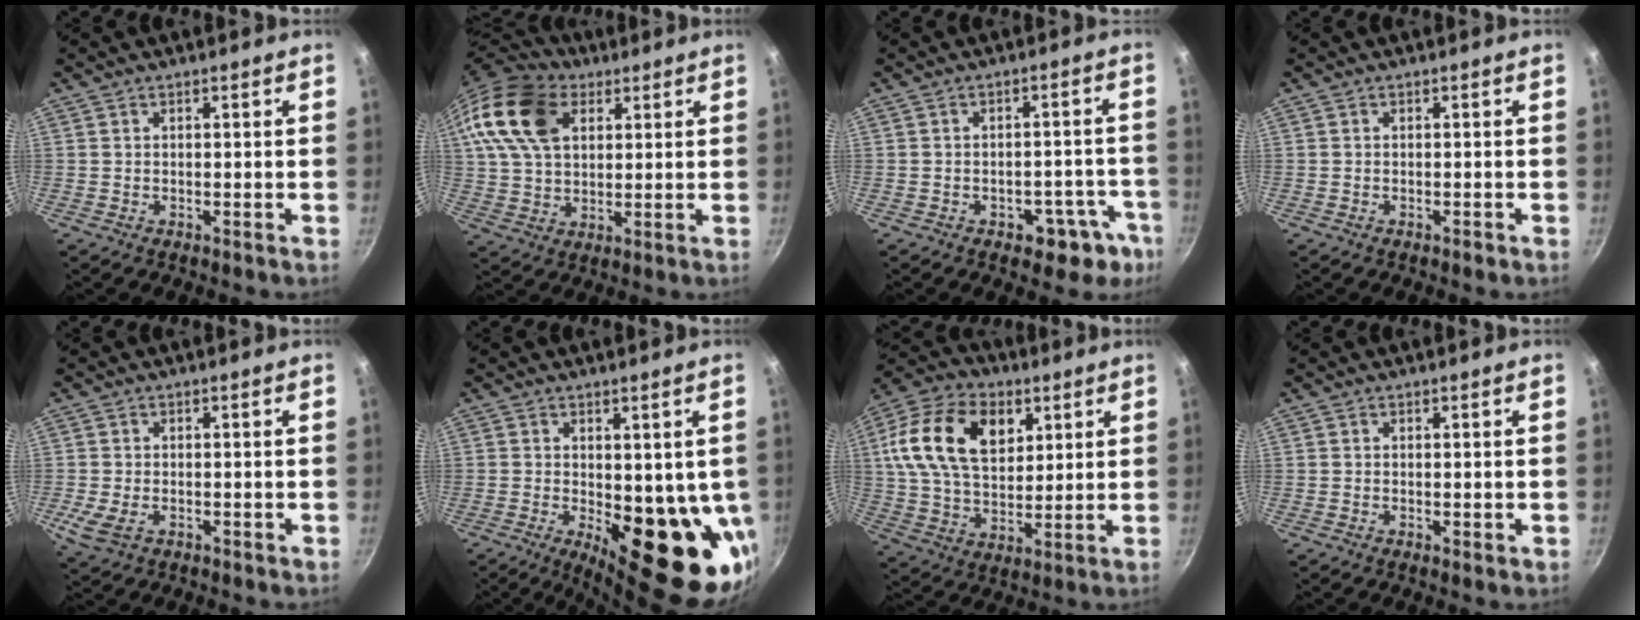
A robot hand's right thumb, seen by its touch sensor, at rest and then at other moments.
{"total": 18.1, "force": [6.9, 12.0, 11.7], "torque": [-0.214, 0.004, 0.119]}
{"total": 8.8, "force": [-4.8, 5.5, 4.9], "torque": [-0.010, 0.046, -0.042]}
{"total": 0.8, "force": [-0.5, 0.3, 0.5], "torque": [-0.010, 0.003, -0.009]}
{"total": 4.4, "force": [-1.2, 2.8, 3.2], "torque": [-0.060, -0.009, -0.022]}
{"total": 18.1, "force": [-2.5, 8.0, 16.1], "torque": [-0.162, -0.032, -0.019]}
{"total": 19.9, "force": [6.3, 13.1, 13.6], "torque": [-0.229, -0.004, 0.102]}
{"total": 1.2, "force": [-0.2, 0.5, 1.0], "torque": [-0.014, -0.002, -0.003]}